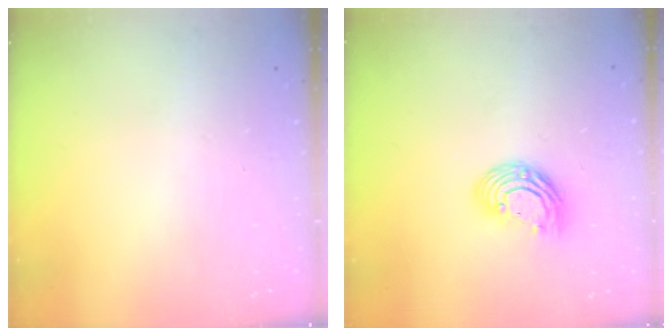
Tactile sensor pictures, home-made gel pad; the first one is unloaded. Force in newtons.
{"total": 9.8, "press": 9.8, "slide": 0.6}